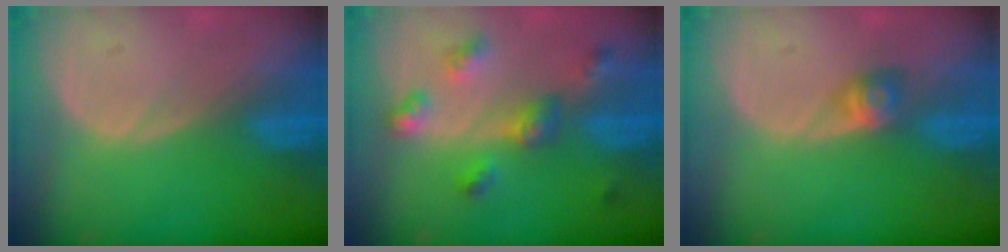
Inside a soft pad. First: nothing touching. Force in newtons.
{"total": 6.6, "press": 5.8, "slide": 3.1}
{"total": 2.8, "press": 2.6, "slide": 1.2}